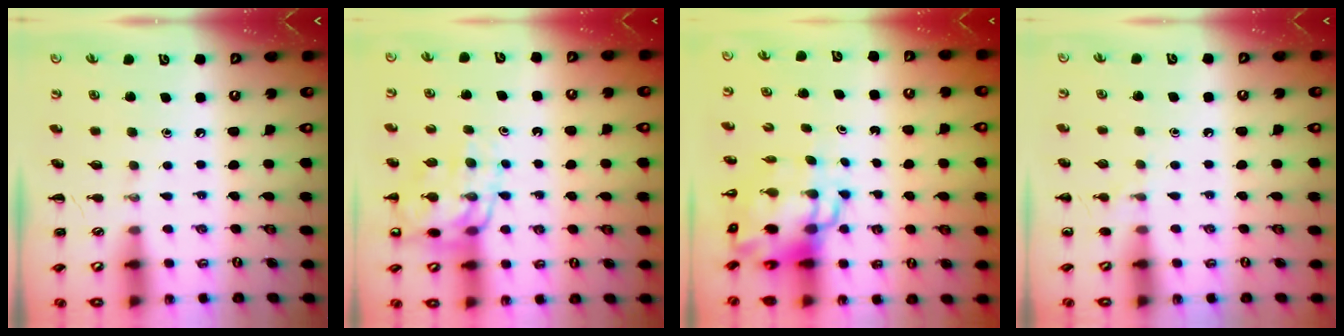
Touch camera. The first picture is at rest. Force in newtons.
{"total": 12.4, "press": 12.1, "slide": 2.7}
{"total": 9.4, "press": 9.0, "slide": 2.8}
{"total": 5.0, "press": 4.7, "slide": 1.7}